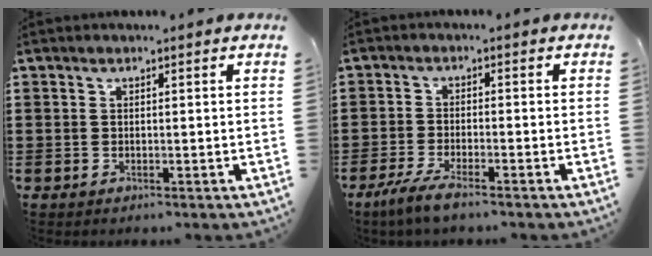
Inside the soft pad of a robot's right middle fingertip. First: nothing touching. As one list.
[{"total": 4.0, "force": [-3.1, 0.4, 2.4], "torque": [-0.061, -0.009, -0.064]}]